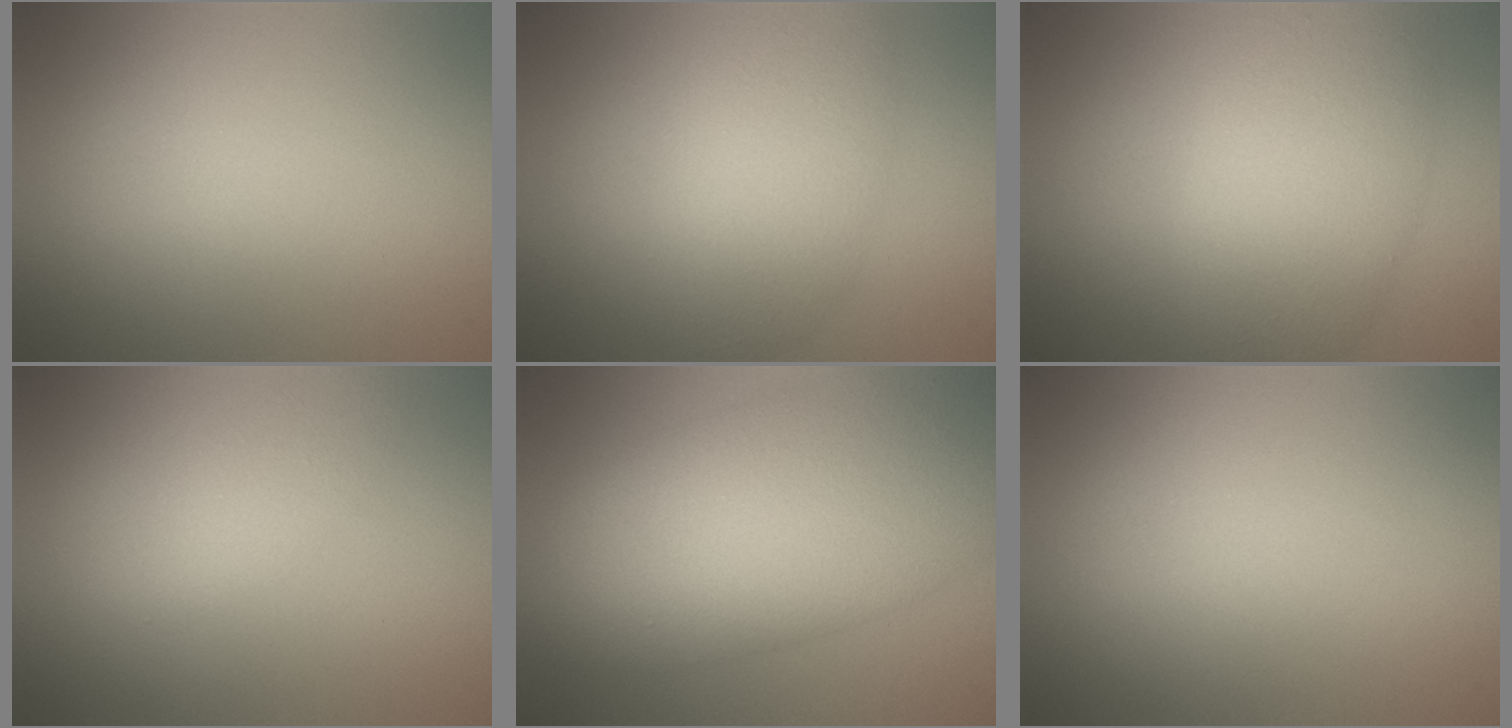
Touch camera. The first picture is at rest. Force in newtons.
{"total": 5.3, "press": 5.3, "slide": 0.2}
{"total": 7.0, "press": 7.0, "slide": 0.2}
{"total": 2.1, "press": 2.1, "slide": 0.0}
{"total": 12.7, "press": 12.7, "slide": 0.8}
{"total": 0.0}